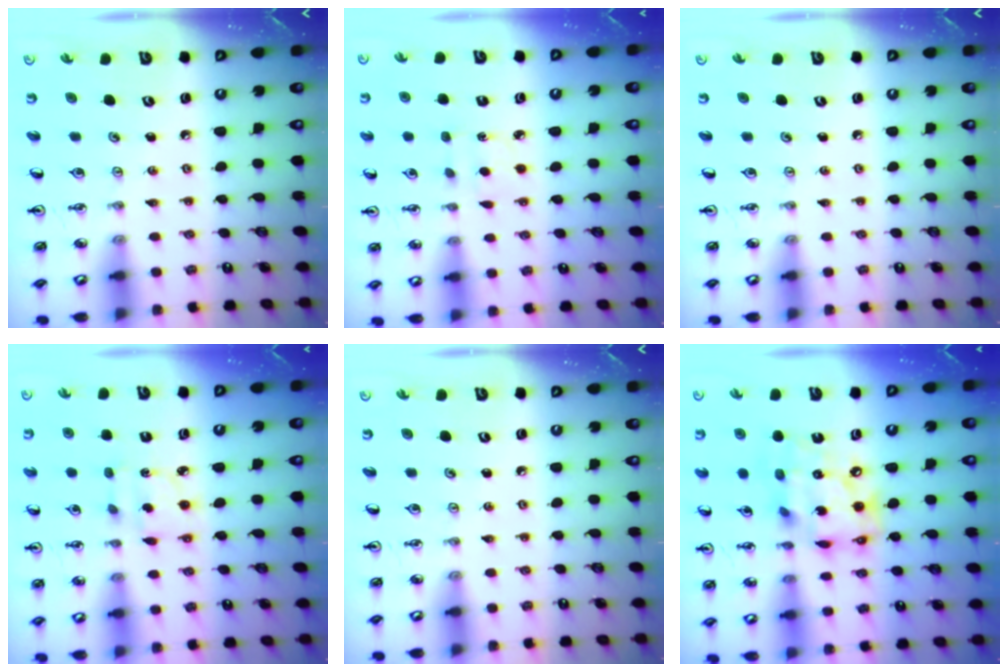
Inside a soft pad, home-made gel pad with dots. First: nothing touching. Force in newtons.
{"total": 2.9, "press": 2.9, "slide": 0.5}
{"total": 0.0}
{"total": 3.5, "press": 3.5, "slide": 0.6}
{"total": 0.0}
{"total": 16.0, "press": 15.9, "slide": 1.5}